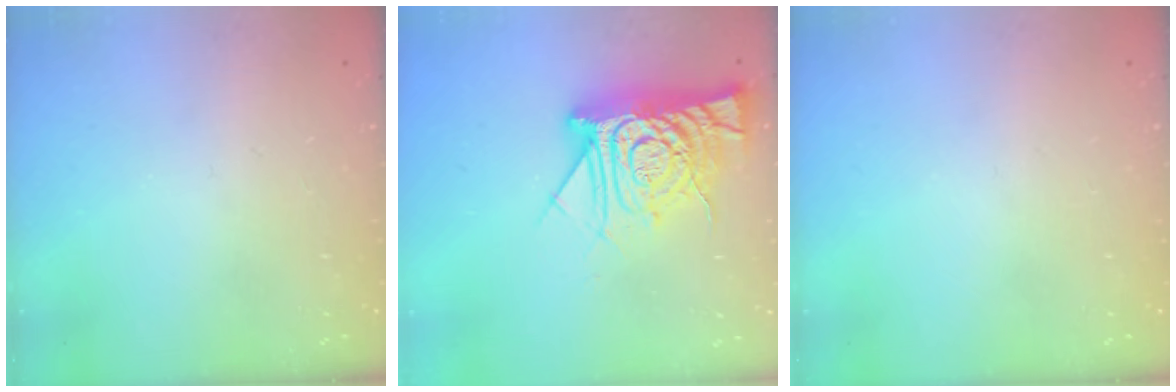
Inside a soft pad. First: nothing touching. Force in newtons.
{"total": 15.3, "press": 15.2, "slide": 1.3}
{"total": 0.0}